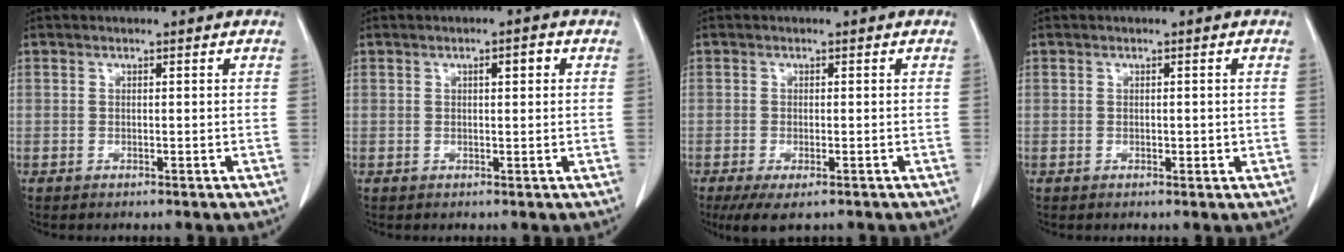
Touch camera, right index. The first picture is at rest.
{"total": 2.0, "force": [0.6, 0.5, 1.9], "torque": [-0.030, 0.004, 0.009]}
{"total": 5.4, "force": [-3.7, 1.6, 3.7], "torque": [-0.057, -0.015, -0.057]}
{"total": 1.0, "force": [-0.1, 0.7, 0.8], "torque": [-0.008, 0.001, 0.002]}